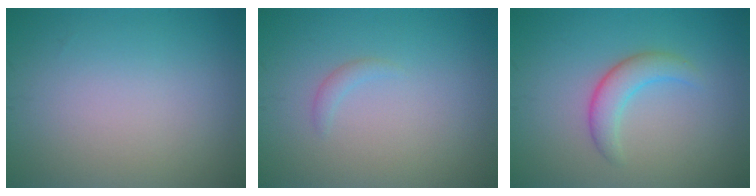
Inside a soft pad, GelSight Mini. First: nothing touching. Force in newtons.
{"total": 0.8, "press": 0.8, "slide": 0.1}
{"total": 2.8, "press": 2.8, "slide": 0.2}